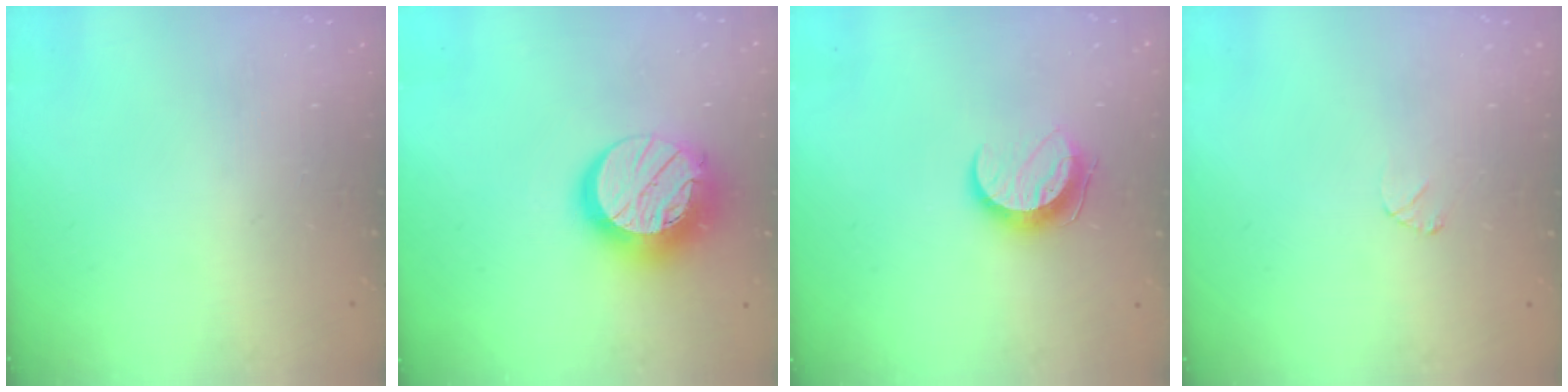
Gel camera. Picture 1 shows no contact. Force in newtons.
{"total": 13.9, "press": 13.9, "slide": 1.0}
{"total": 9.0, "press": 8.9, "slide": 0.7}
{"total": 3.3, "press": 3.3, "slide": 0.3}